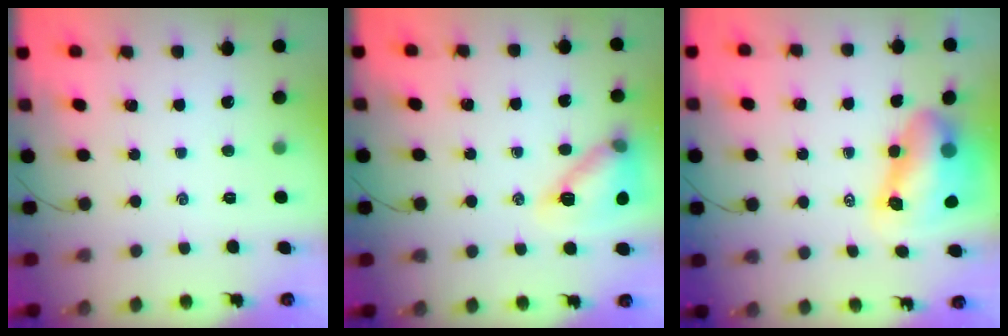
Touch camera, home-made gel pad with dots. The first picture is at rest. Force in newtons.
{"total": 14.2, "press": 14.1, "slide": 1.6}
{"total": 10.0, "press": 9.6, "slide": 2.8}